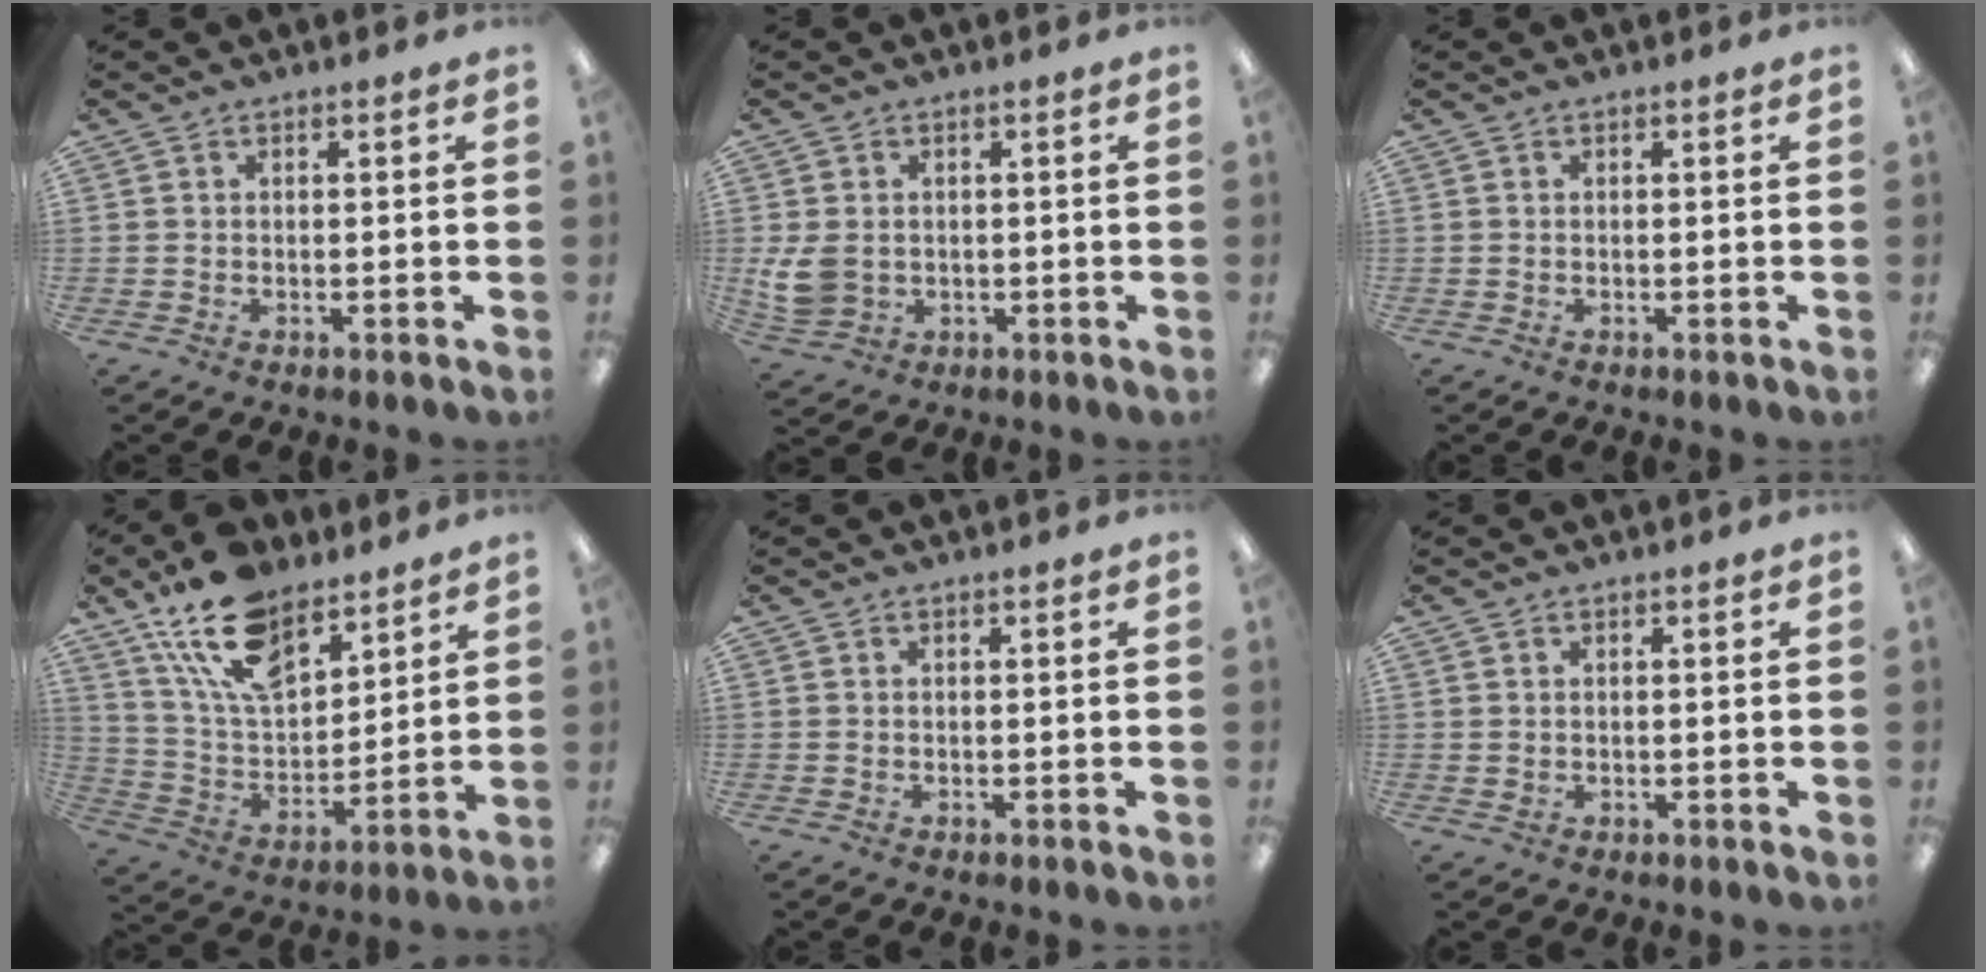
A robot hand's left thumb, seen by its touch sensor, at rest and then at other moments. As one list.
[{"total": 6.6, "force": [0.8, 5.4, 3.7], "torque": [-0.080, 0.004, 0.020]}, {"total": 0.0}, {"total": 17.8, "force": [12.4, 8.9, 9.2], "torque": [-0.183, -0.055, 0.228]}, {"total": 0.0}, {"total": 0.7, "force": [0.6, 0.5, 0.2], "torque": [-0.005, 0.001, 0.010]}]